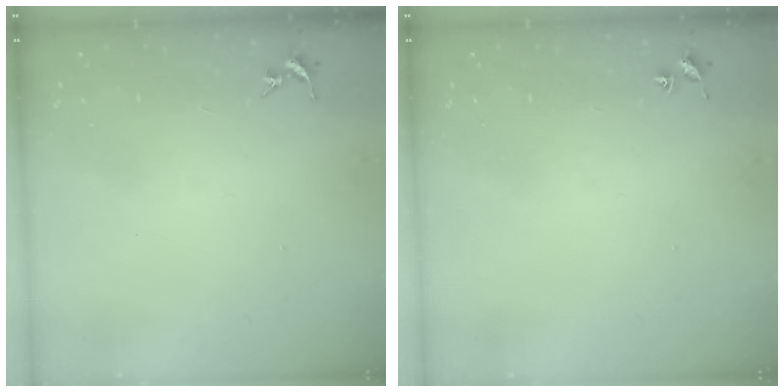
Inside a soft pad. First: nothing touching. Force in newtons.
{"total": 1.8, "press": 1.8, "slide": 0.2}